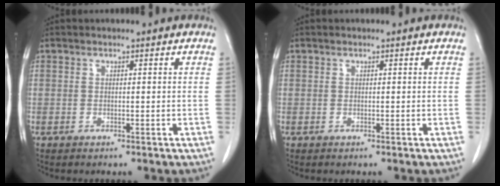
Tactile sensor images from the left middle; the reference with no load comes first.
{"total": 0.0}